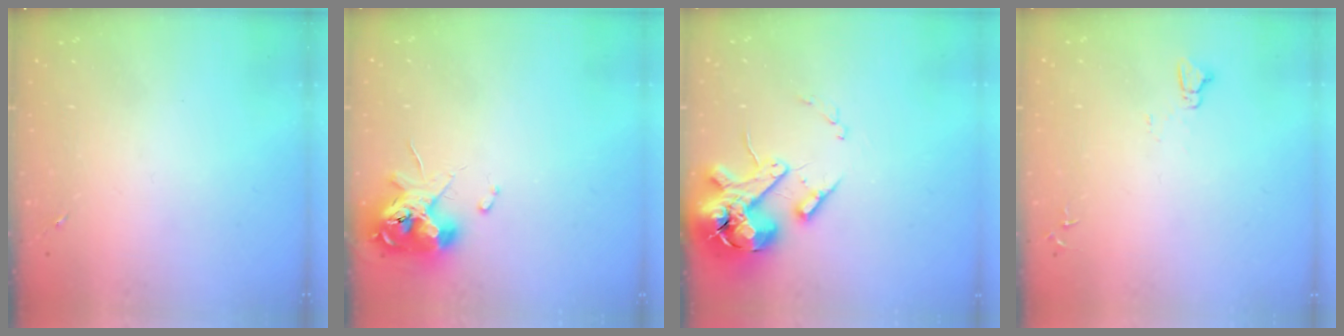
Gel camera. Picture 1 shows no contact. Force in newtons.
{"total": 11.4, "press": 11.3, "slide": 1.8}
{"total": 17.1, "press": 16.8, "slide": 2.7}
{"total": 3.6, "press": 3.6, "slide": 0.4}